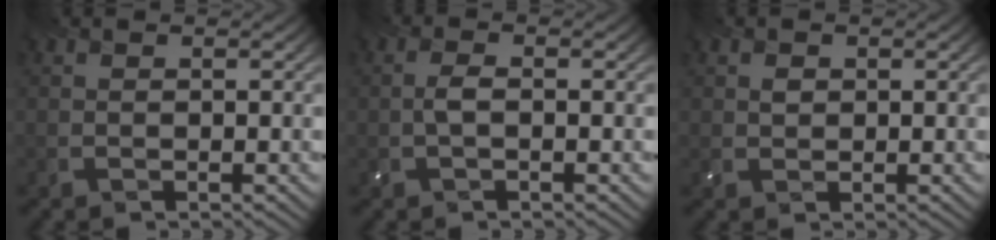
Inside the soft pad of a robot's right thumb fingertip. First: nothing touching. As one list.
[{"total": 1.7, "force": [-0.3, 0.7, 1.5], "torque": [-0.038, 0.006, -0.009]}, {"total": 1.1, "force": [0.3, 0.9, 0.5], "torque": [-0.012, 0.000, 0.006]}]